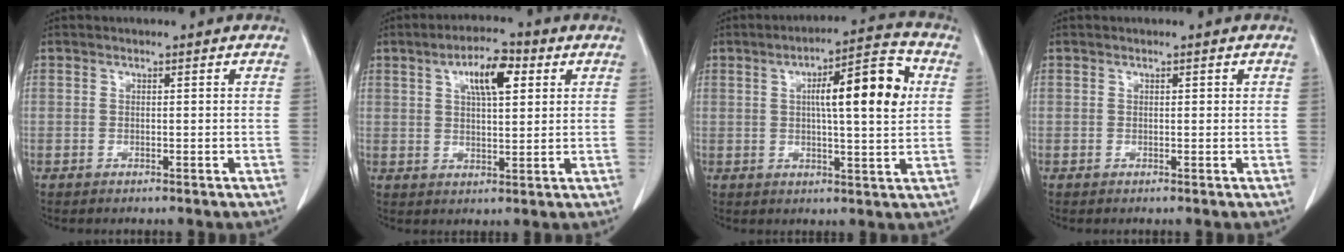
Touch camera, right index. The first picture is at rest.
{"total": 7.7, "force": [3.1, 2.4, 6.6], "torque": [-0.114, 0.012, 0.052]}
{"total": 11.9, "force": [2.6, 2.1, 11.5], "torque": [-0.167, 0.022, 0.035]}
{"total": 0.5, "force": [0.2, 0.3, 0.3], "torque": [-0.001, 0.001, 0.002]}